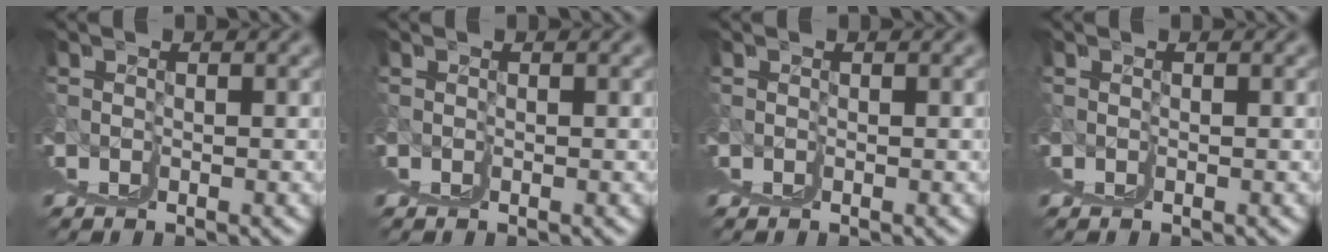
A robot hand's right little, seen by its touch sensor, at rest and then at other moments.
{"total": 0.0}
{"total": 0.0}
{"total": 0.0}